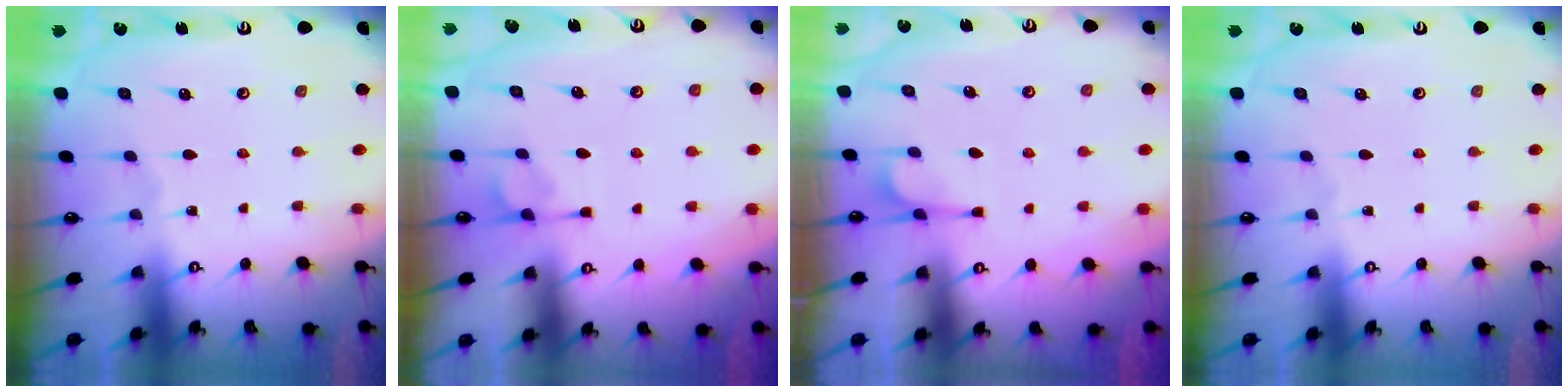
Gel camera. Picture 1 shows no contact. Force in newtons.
{"total": 1.2, "press": 0.6, "slide": 1.1}
{"total": 2.5, "press": 2.0, "slide": 1.4}
{"total": 0.0}